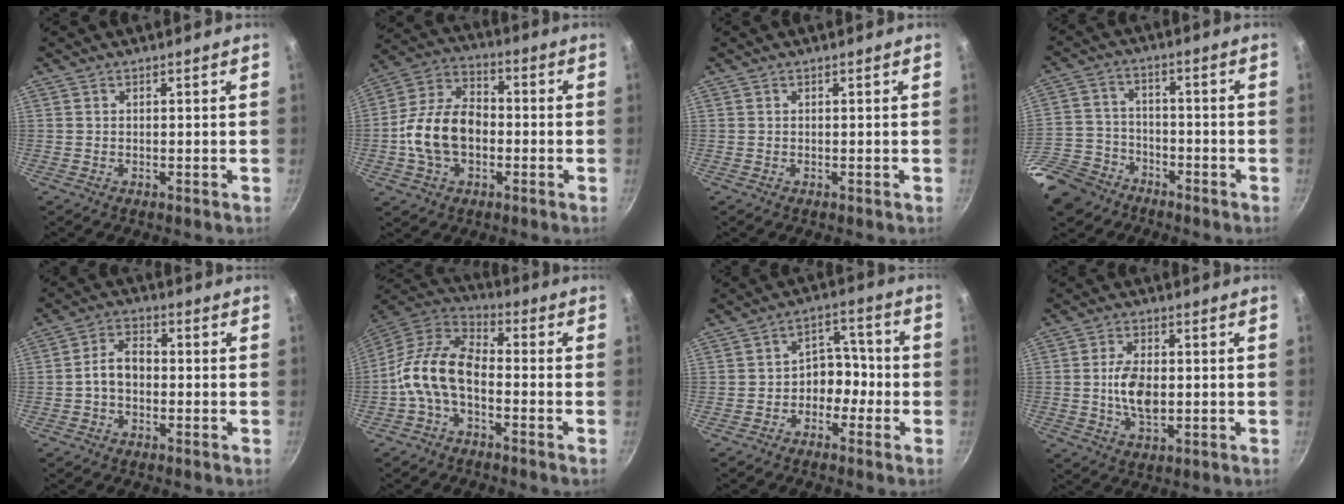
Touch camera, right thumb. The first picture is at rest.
{"total": 14.1, "force": [-2.1, 9.6, 10.2], "torque": [-0.182, 0.034, -0.044]}
{"total": 0.0}
{"total": 12.3, "force": [-9.1, 7.5, 3.5], "torque": [-0.076, 0.034, -0.173]}
{"total": 6.1, "force": [-0.8, 4.1, 4.5], "torque": [-0.071, 0.025, -0.024]}
{"total": 12.9, "force": [-2.8, 7.4, 10.2], "torque": [-0.198, 0.044, -0.067]}
{"total": 7.2, "force": [-2.1, 5.4, 4.4], "torque": [-0.027, 0.041, -0.048]}
{"total": 7.9, "force": [-0.3, 4.4, 6.5], "torque": [-0.116, -0.001, -0.005]}